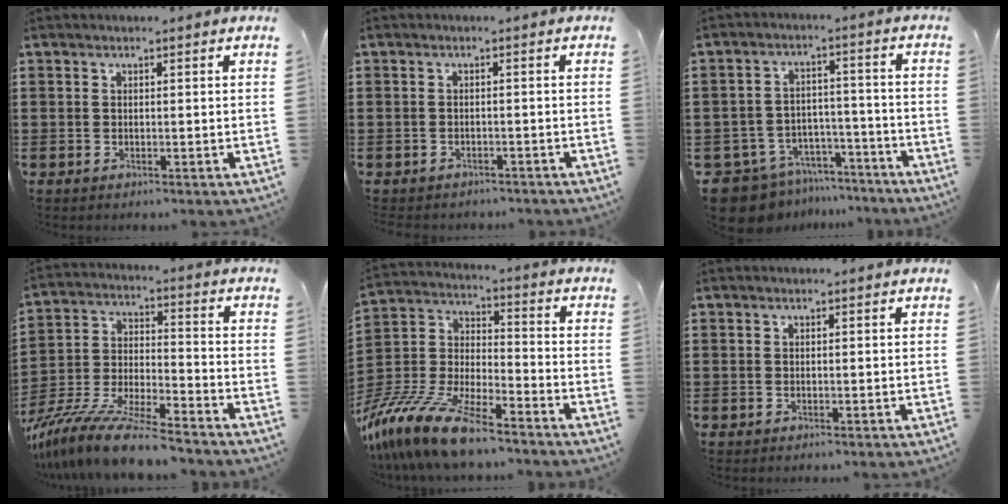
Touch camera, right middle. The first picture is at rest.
{"total": 1.2, "force": [-1.2, 0.3, -0.1], "torque": [-0.003, 0.002, -0.028]}
{"total": 8.9, "force": [-8.2, 3.0, 1.5], "torque": [-0.049, 0.023, -0.163]}
{"total": 11.5, "force": [-10.4, 0.6, 4.9], "torque": [-0.096, 0.015, -0.207]}
{"total": 13.5, "force": [-11.4, 2.2, 6.9], "torque": [-0.164, 0.019, -0.228]}
{"total": 0.0}